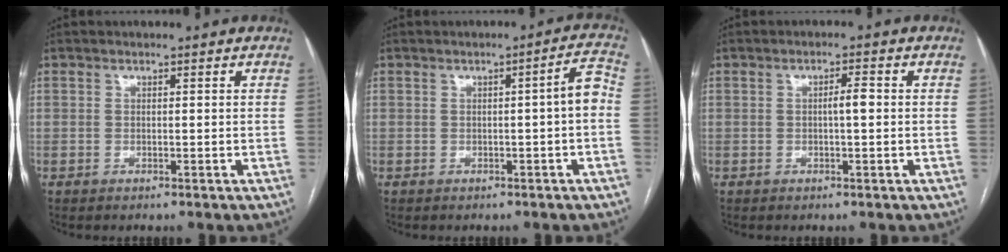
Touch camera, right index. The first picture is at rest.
{"total": 3.6, "force": [-0.4, 0.1, 3.6], "torque": [-0.045, 0.011, -0.004]}
{"total": 2.3, "force": [0.0, 0.3, 2.3], "torque": [-0.040, 0.003, 0.000]}